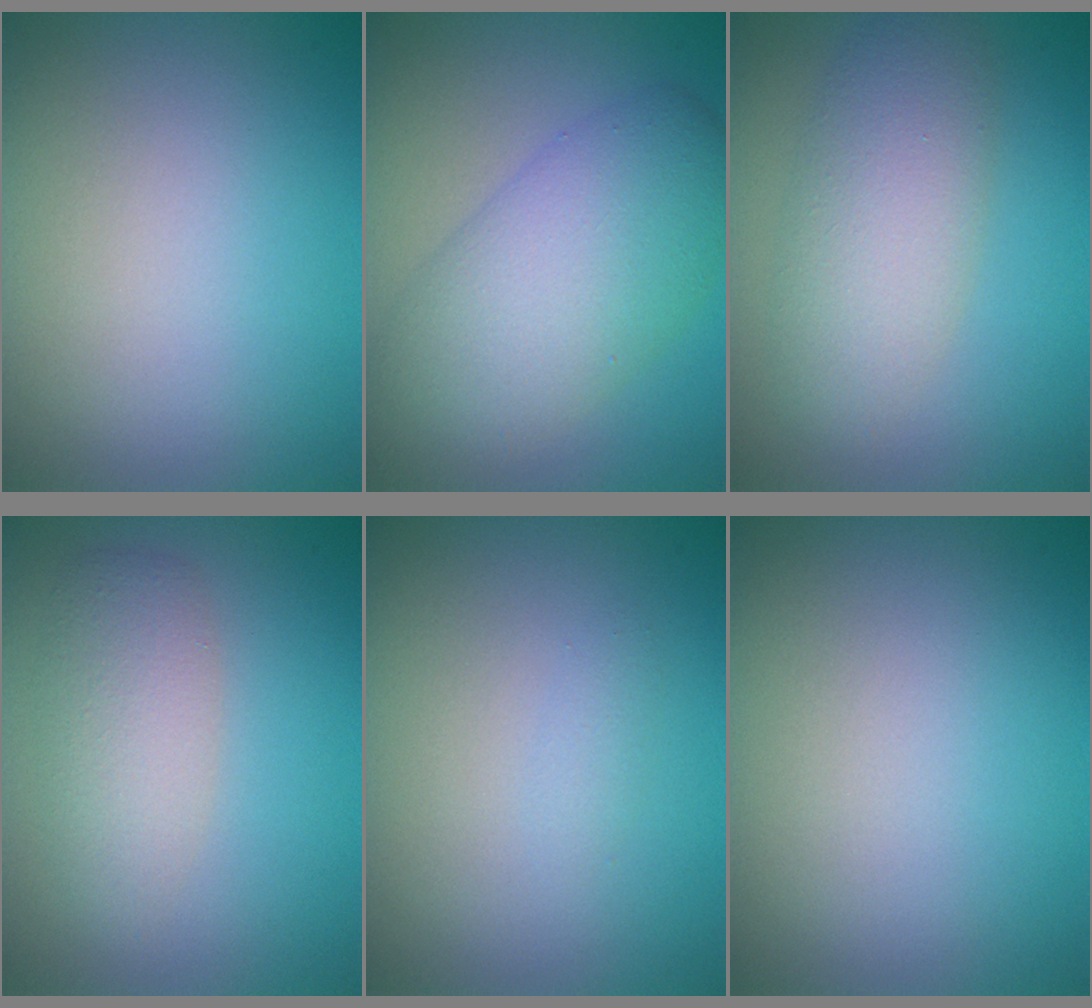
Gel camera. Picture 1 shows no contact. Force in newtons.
{"total": 7.8, "press": 7.8, "slide": 0.0}
{"total": 4.5, "press": 4.5, "slide": 0.2}
{"total": 3.0, "press": 3.0, "slide": 0.2}
{"total": 0.6, "press": 0.6, "slide": 0.0}
{"total": 0.0}